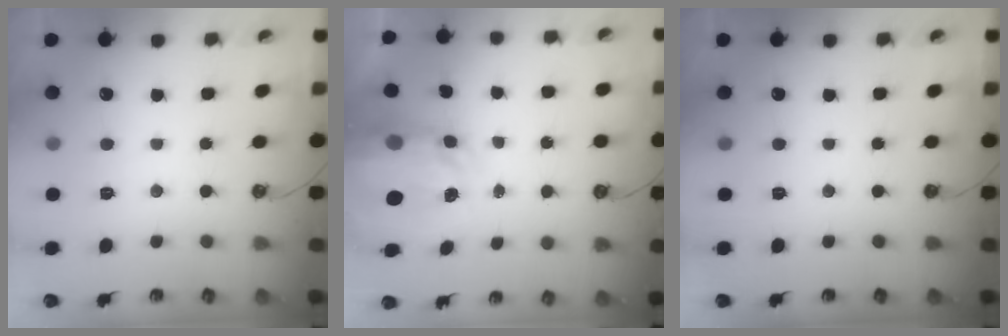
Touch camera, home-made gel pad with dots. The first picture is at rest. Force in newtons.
{"total": 5.2, "press": 5.1, "slide": 0.4}
{"total": 0.0}